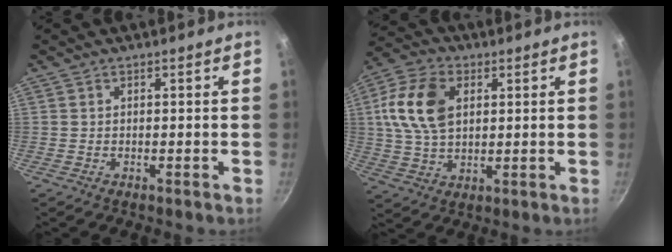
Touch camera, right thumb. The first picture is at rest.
{"total": 13.2, "force": [3.0, 8.6, 9.6], "torque": [-0.172, 0.006, 0.049]}